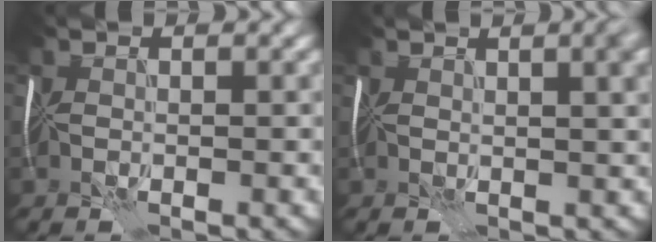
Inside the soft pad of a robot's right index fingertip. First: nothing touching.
{"total": 6.8, "force": [3.2, 2.8, 5.3], "torque": [-0.032, 0.028, 0.026]}